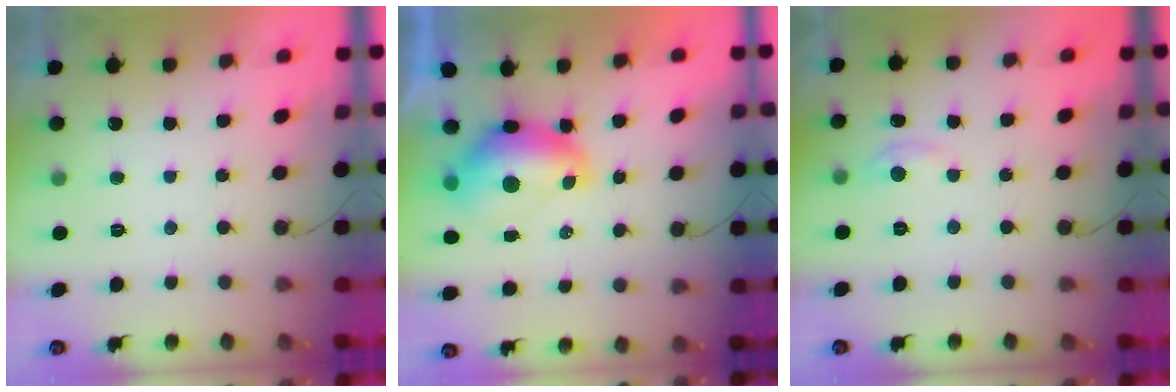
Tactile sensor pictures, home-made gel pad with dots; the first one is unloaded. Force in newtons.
{"total": 9.5, "press": 9.5, "slide": 1.1}
{"total": 3.4, "press": 3.3, "slide": 0.5}